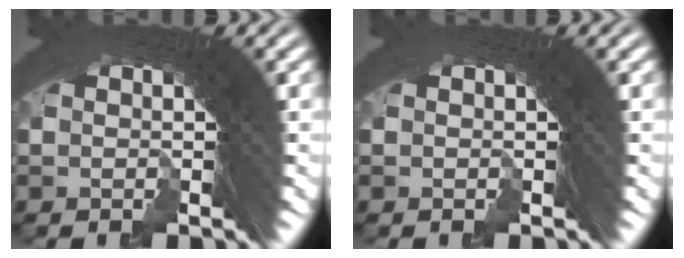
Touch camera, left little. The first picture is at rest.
{"total": 0.0}